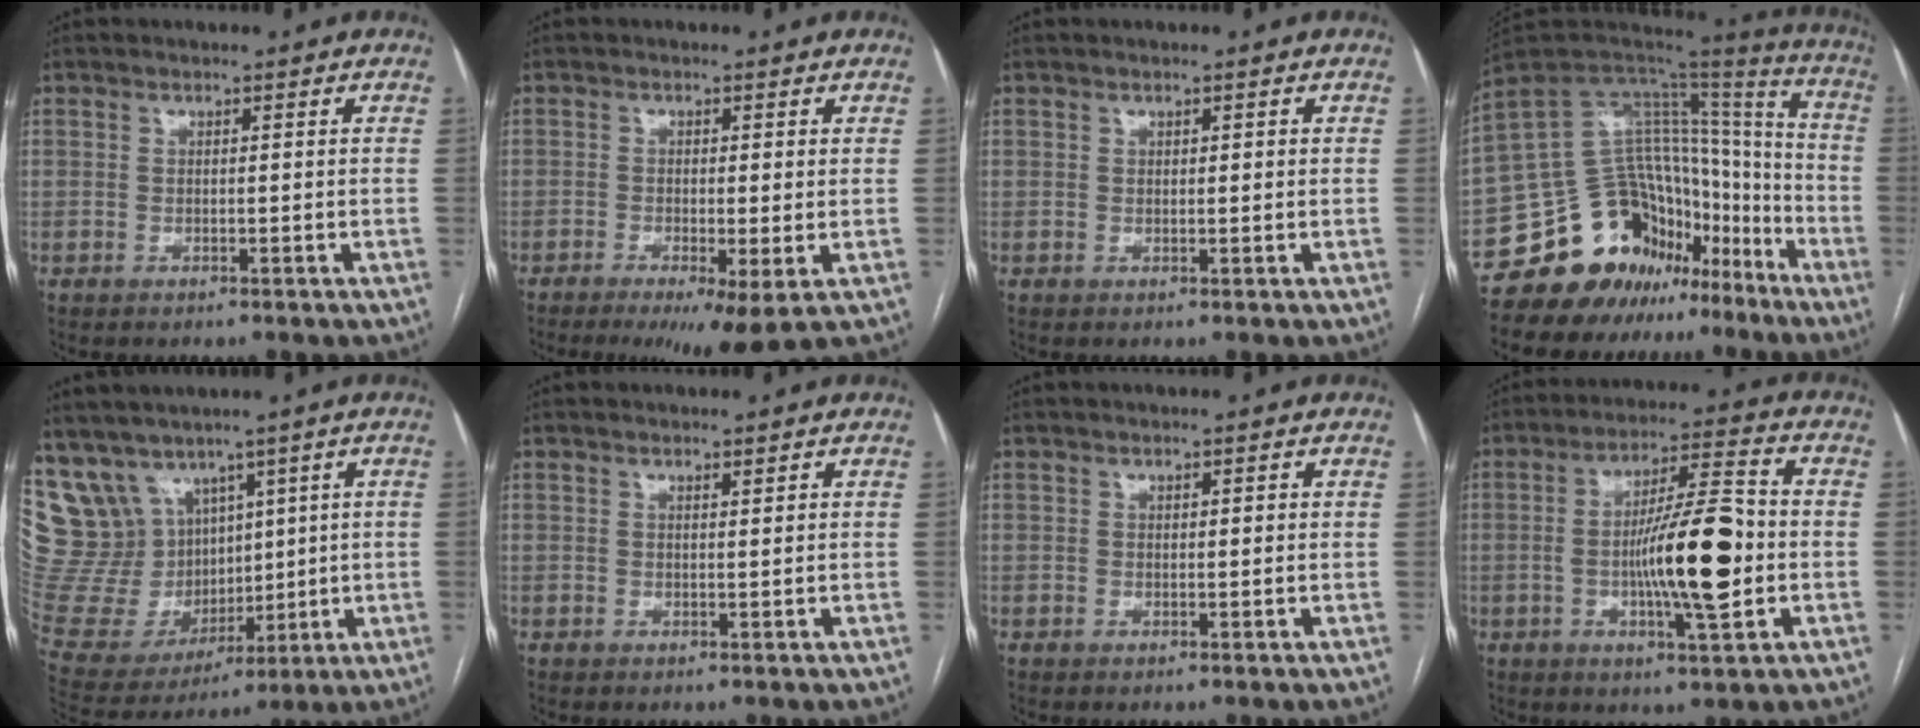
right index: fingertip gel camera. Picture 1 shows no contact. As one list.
[{"total": 7.0, "force": [-3.6, 1.1, 5.9], "torque": [-0.083, -0.019, -0.054]}, {"total": 0.8, "force": [0.3, 0.3, 0.7], "torque": [-0.010, 0.001, 0.004]}, {"total": 20.0, "force": [-13.3, 12.7, 7.9], "torque": [-0.120, 0.101, -0.203]}, {"total": 19.3, "force": [9.9, 15.0, 6.9], "torque": [-0.185, 0.069, 0.223]}, {"total": 1.0, "force": [0.8, 0.2, 0.6], "torque": [-0.011, -0.003, 0.013]}, {"total": 1.1, "force": [0.4, 0.5, 0.9], "torque": [-0.013, 0.003, 0.006]}, {"total": 13.3, "force": [-1.7, 1.8, 13.1], "torque": [-0.223, 0.006, -0.028]}]